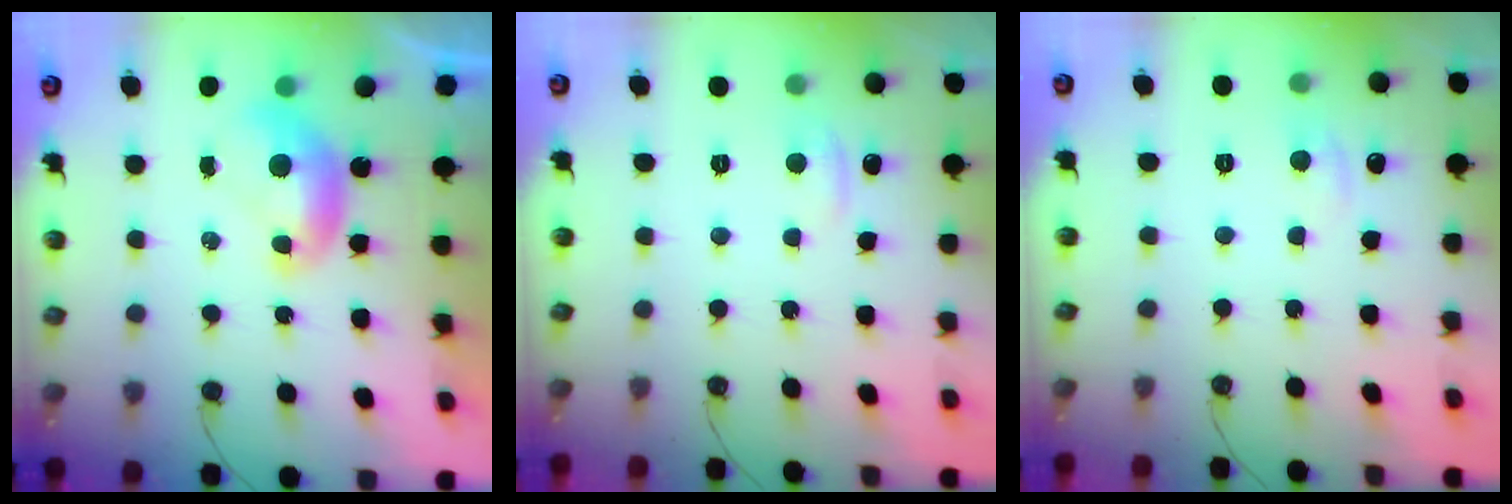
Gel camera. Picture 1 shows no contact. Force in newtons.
{"total": 1.9, "press": 1.8, "slide": 0.6}
{"total": 0.9, "press": 0.7, "slide": 0.6}